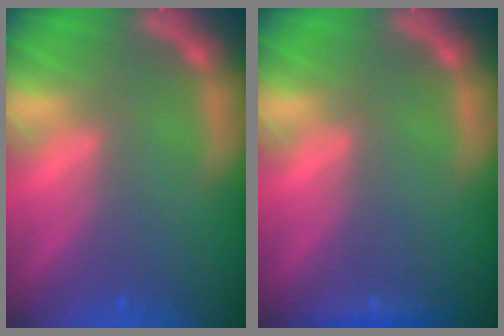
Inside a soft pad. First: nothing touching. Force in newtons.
{"total": 0.9}